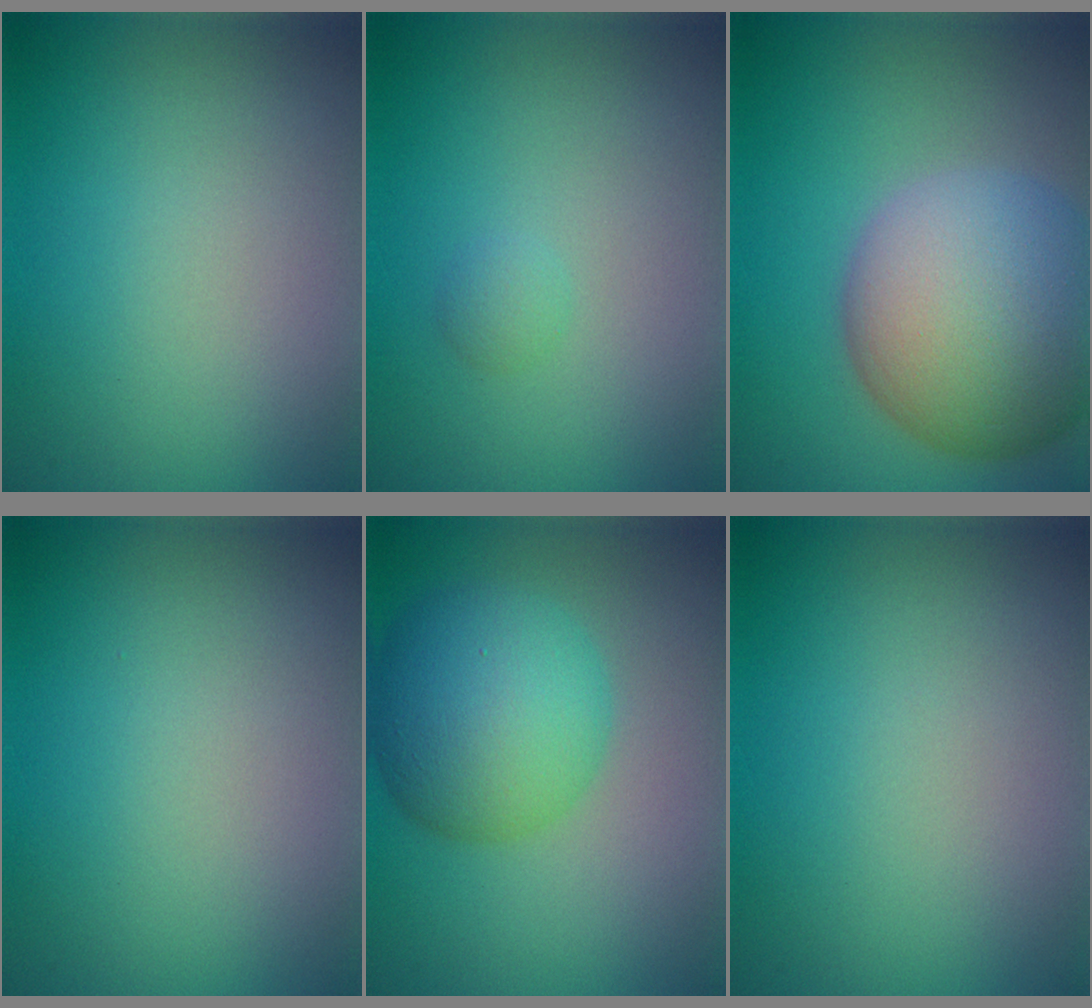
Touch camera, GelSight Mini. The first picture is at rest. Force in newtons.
{"total": 0.8, "press": 0.8, "slide": 0.0}
{"total": 12.8, "press": 12.7, "slide": 0.7}
{"total": 0.0}
{"total": 7.9, "press": 7.9, "slide": 0.2}
{"total": 0.0}